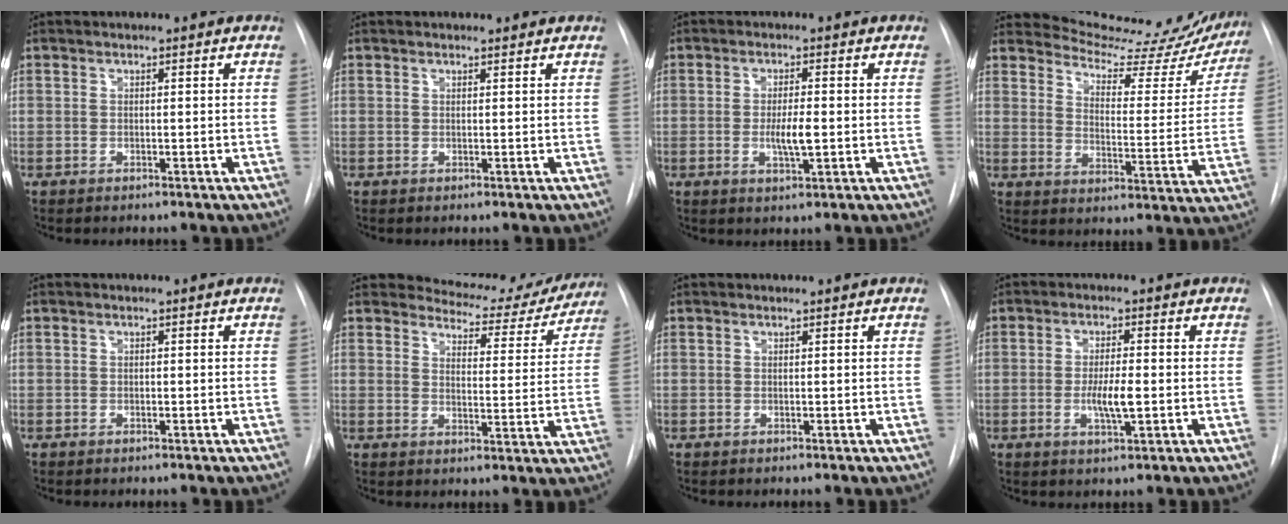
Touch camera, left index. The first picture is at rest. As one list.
[{"total": 0.9, "force": [0.9, 0.2, 0.0], "torque": [-0.011, 0.003, 0.012]}, {"total": 4.0, "force": [-0.5, 0.7, 3.9], "torque": [-0.073, -0.005, -0.006]}, {"total": 20.1, "force": [19.4, 3.6, 3.9], "torque": [-0.044, -0.080, 0.233]}, {"total": 0.0}, {"total": 12.4, "force": [11.8, 3.5, 1.3], "torque": [0.000, -0.026, 0.131]}, {"total": 0.7, "force": [0.7, 0.0, 0.0], "torque": [-0.005, 0.006, 0.013]}, {"total": 4.6, "force": [-0.7, 0.8, 4.5], "torque": [-0.086, -0.006, -0.010]}]